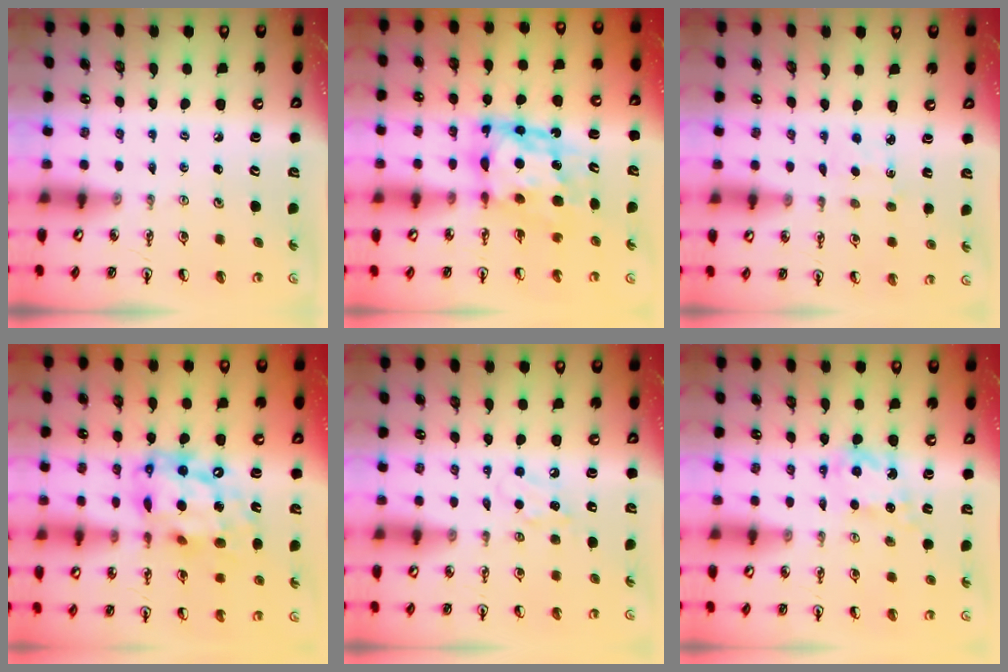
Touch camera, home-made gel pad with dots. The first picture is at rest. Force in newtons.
{"total": 9.2, "press": 9.2, "slide": 0.7}
{"total": 1.3, "press": 1.2, "slide": 0.3}
{"total": 16.8, "press": 16.8, "slide": 1.6}
{"total": 5.1, "press": 4.9, "slide": 1.4}
{"total": 7.4, "press": 7.4, "slide": 0.5}